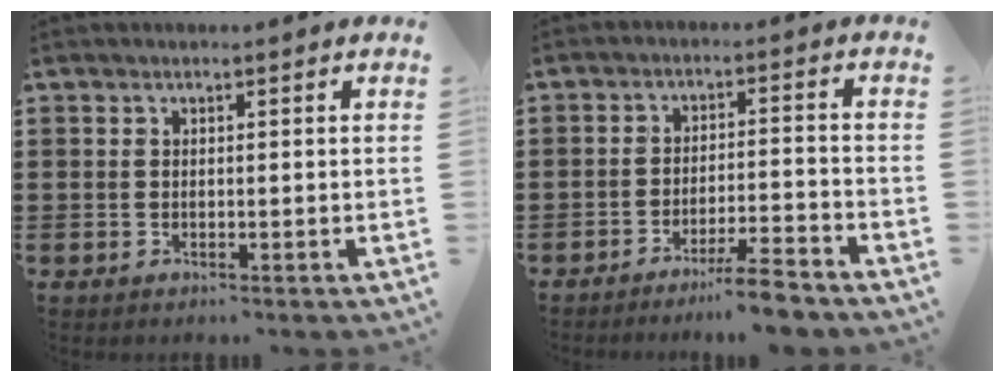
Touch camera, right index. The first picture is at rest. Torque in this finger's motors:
{"motor_torque": [1.39, -0.75, 0.19, 0.04]}